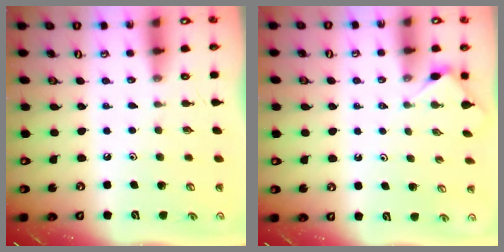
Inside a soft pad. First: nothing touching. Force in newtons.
{"total": 3.6, "press": 3.6, "slide": 0.4}